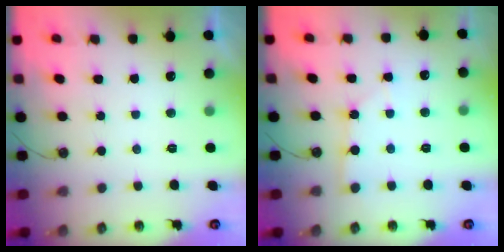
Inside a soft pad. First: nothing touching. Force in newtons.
{"total": 1.9, "press": 1.9, "slide": 0.2}